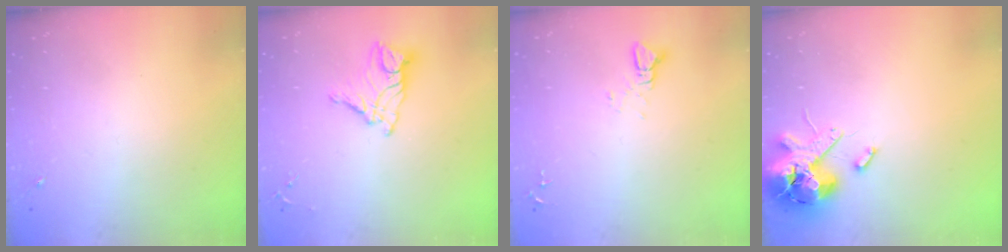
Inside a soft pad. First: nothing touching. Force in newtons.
{"total": 11.3, "press": 11.2, "slide": 1.1}
{"total": 2.4, "press": 2.4, "slide": 0.1}
{"total": 13.2, "press": 13.0, "slide": 2.2}